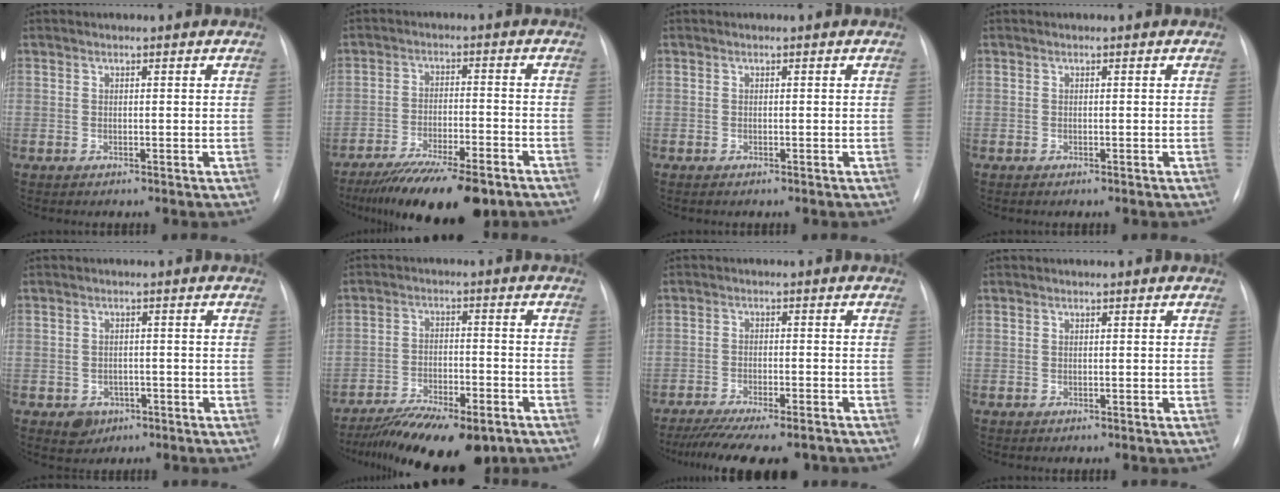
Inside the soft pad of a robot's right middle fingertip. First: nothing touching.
{"total": 15.0, "force": [-11.6, 3.1, 9.1], "torque": [-0.133, -0.023, -0.184]}
{"total": 0.6, "force": [-0.5, 0.1, 0.4], "torque": [-0.009, -0.002, -0.006]}
{"total": 0.0}
{"total": 3.4, "force": [-1.6, 2.8, 1.1], "torque": [-0.009, 0.007, -0.012]}
{"total": 15.0, "force": [-11.4, 4.4, 8.8], "torque": [-0.130, -0.011, -0.178]}
{"total": 14.7, "force": [-12.5, 2.8, 7.1], "torque": [-0.120, -0.017, -0.177]}
{"total": 0.0}